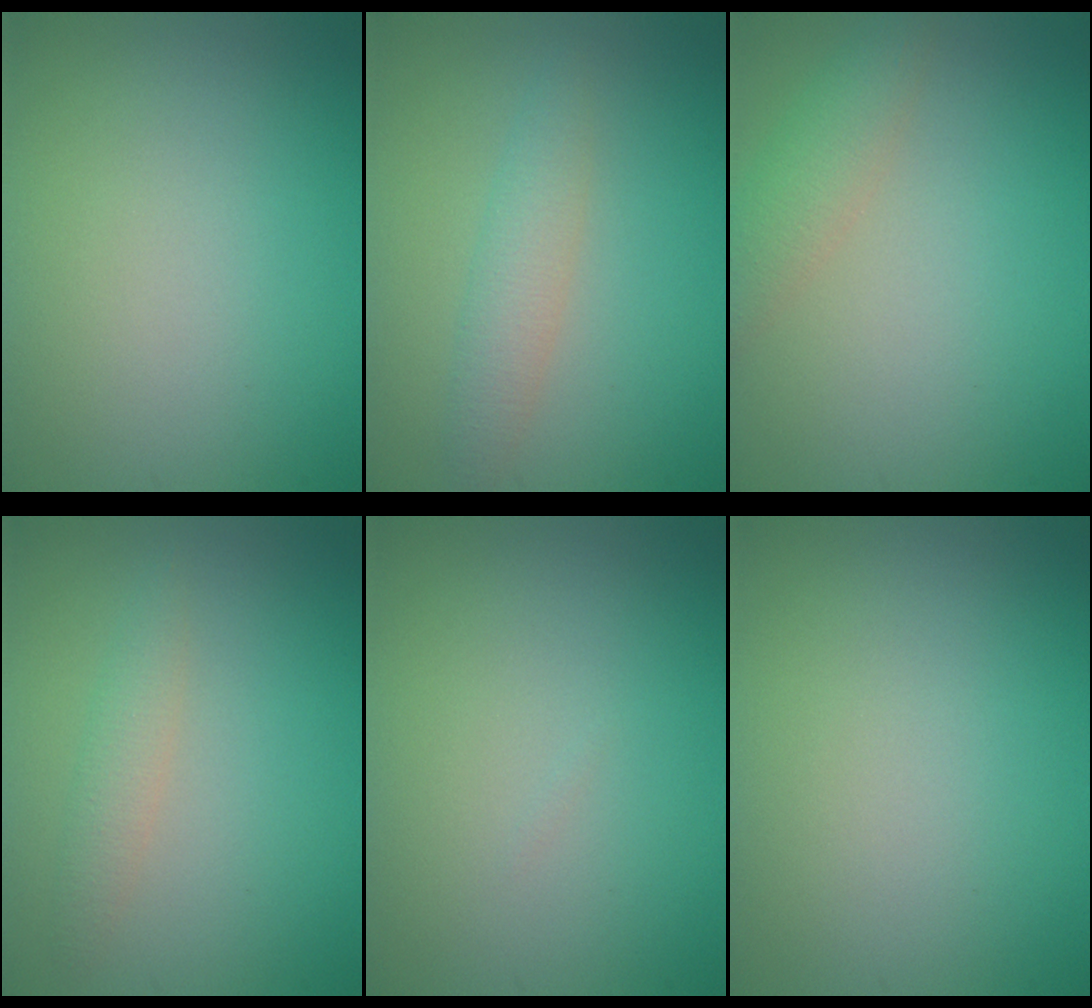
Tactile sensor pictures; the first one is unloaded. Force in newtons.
{"total": 2.5, "press": 2.5, "slide": 0.2}
{"total": 2.6, "press": 2.6, "slide": 0.1}
{"total": 1.7, "press": 1.7, "slide": 0.1}
{"total": 0.0}
{"total": 0.0}